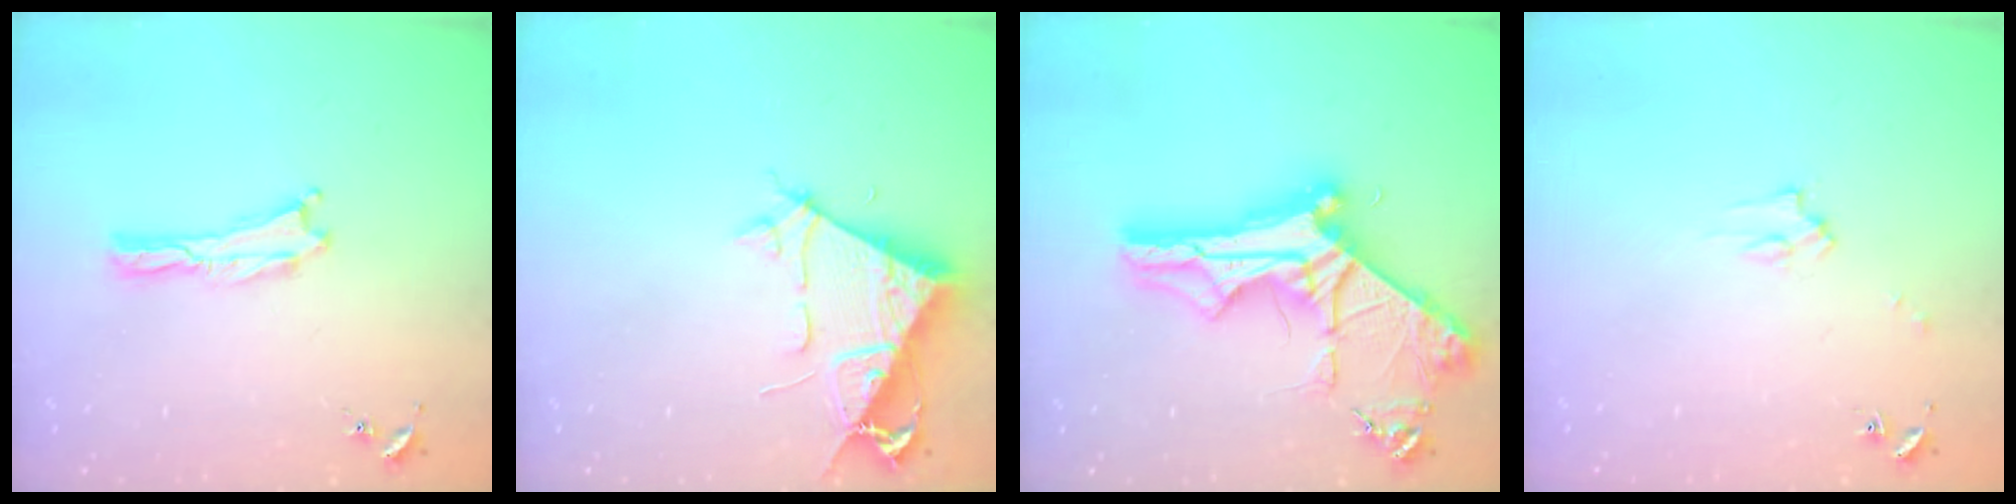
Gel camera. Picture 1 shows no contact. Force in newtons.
{"total": 7.7, "press": 7.7, "slide": 0.8}
{"total": 10.7, "press": 10.6, "slide": 1.2}
{"total": 2.2, "press": 2.2, "slide": 0.2}